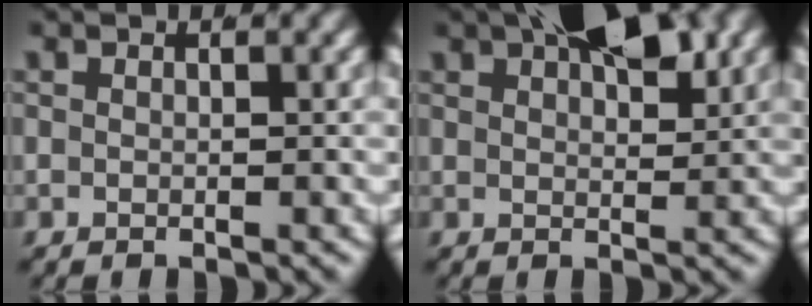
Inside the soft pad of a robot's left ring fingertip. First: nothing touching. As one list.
[{"total": 5.9, "force": [3.4, 1.8, 4.4], "torque": [-0.060, 0.001, 0.059]}]